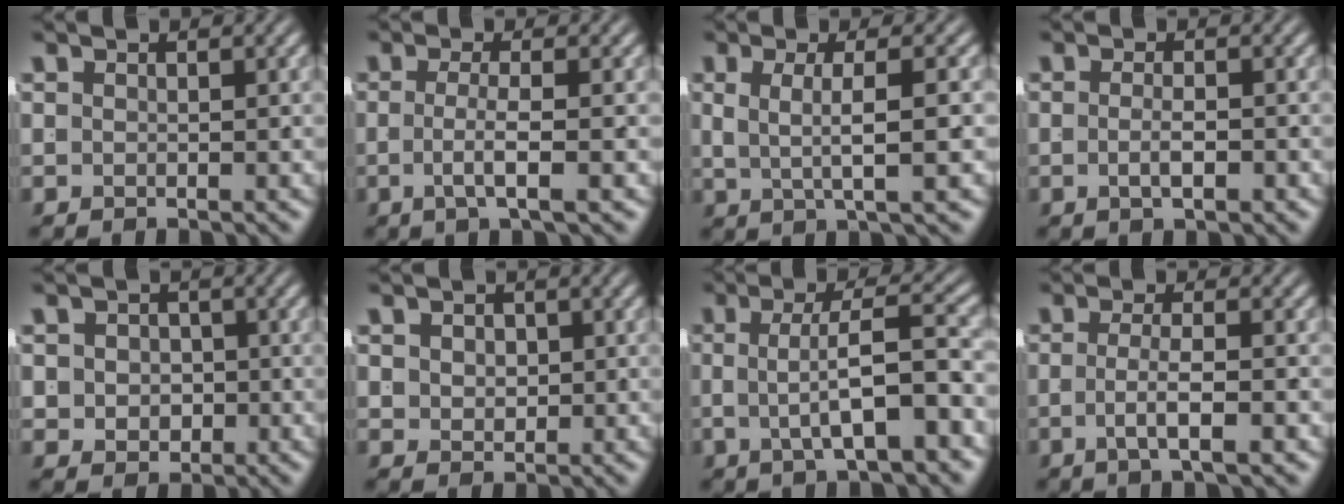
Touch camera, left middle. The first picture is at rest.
{"total": 2.7, "force": [-0.9, -0.6, 2.4], "torque": [-0.044, -0.011, -0.011]}
{"total": 3.7, "force": [0.9, 0.3, 3.6], "torque": [-0.057, -0.002, 0.020]}
{"total": 2.0, "force": [-1.2, 0.0, 1.6], "torque": [-0.029, -0.009, -0.016]}
{"total": 3.6, "force": [-0.5, 3.2, 1.7], "torque": [-0.028, -0.015, -0.002]}
{"total": 1.6, "force": [0.5, 1.2, 1.0], "torque": [-0.021, -0.013, 0.021]}
{"total": 5.1, "force": [-1.5, 1.2, 4.7], "torque": [-0.066, -0.002, -0.015]}
{"total": 2.8, "force": [-1.3, -0.3, 2.5], "torque": [-0.040, -0.009, -0.017]}